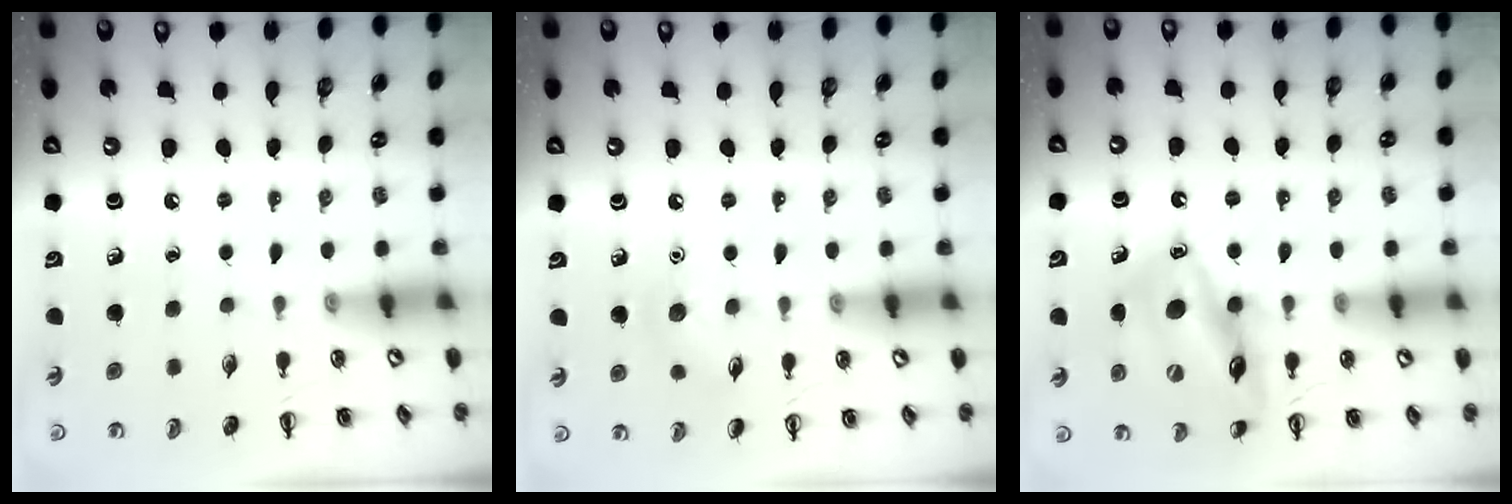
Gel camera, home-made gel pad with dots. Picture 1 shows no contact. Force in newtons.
{"total": 5.8, "press": 5.6, "slide": 1.6}
{"total": 15.5, "press": 15.3, "slide": 2.5}